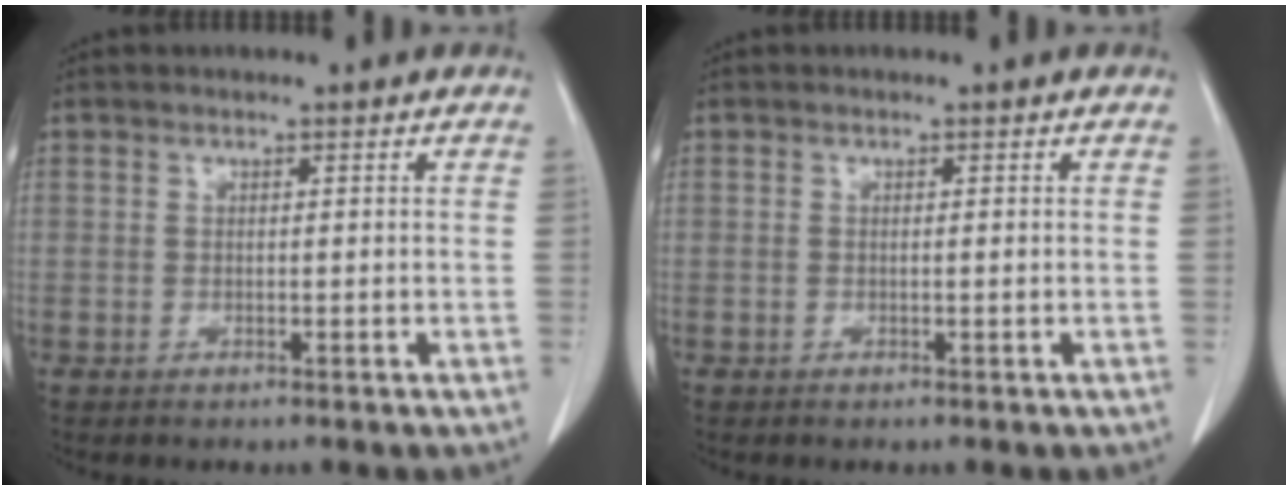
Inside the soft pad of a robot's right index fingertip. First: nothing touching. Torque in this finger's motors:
{"motor_torque": [0.00, -0.01, 0.01, 0.01]}